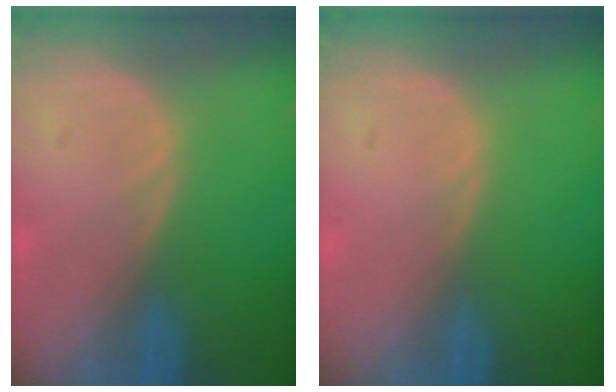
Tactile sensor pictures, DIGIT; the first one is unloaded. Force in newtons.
{"total": 0.0}